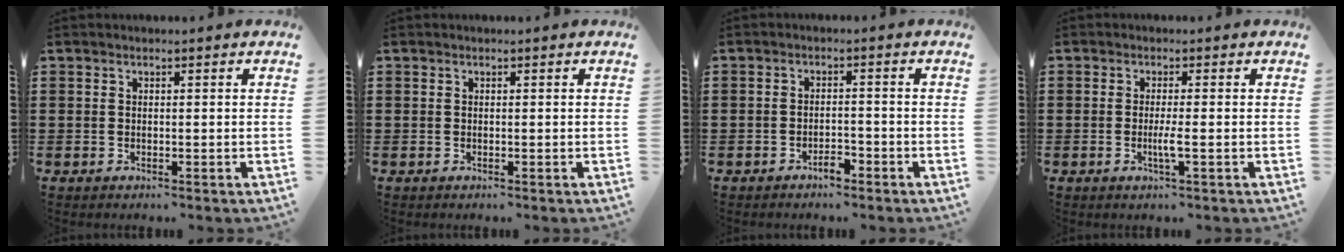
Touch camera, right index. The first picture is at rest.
{"total": 0.0}
{"total": 2.4, "force": [-1.9, 0.7, 1.2], "torque": [-0.026, 0.002, -0.038]}
{"total": 2.7, "force": [-0.6, -0.1, 2.6], "torque": [-0.052, -0.010, -0.015]}